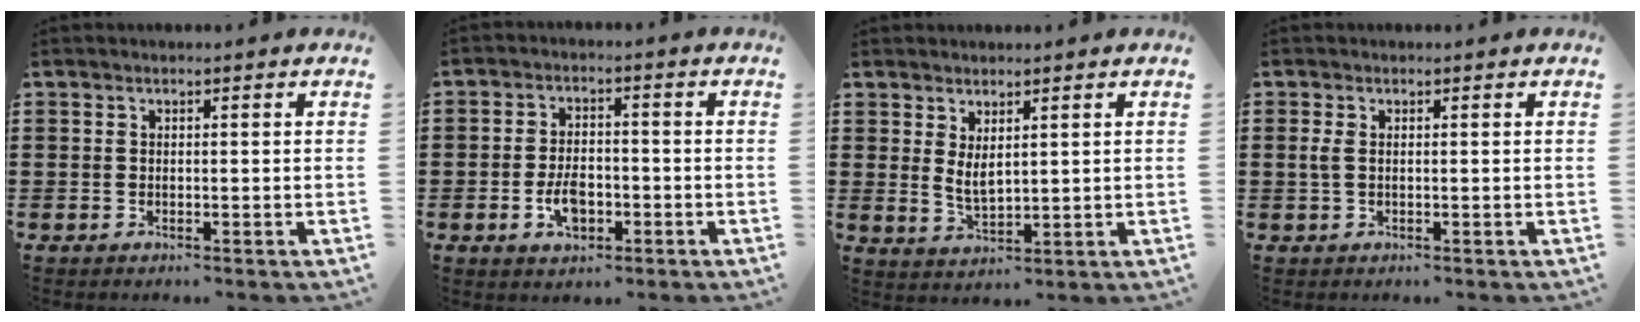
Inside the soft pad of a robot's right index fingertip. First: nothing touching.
{"total": 5.0, "force": [-1.7, 2.9, 3.8], "torque": [-0.079, 0.003, -0.033]}
{"total": 3.3, "force": [1.5, 1.4, 2.6], "torque": [-0.043, -0.001, 0.025]}
{"total": 1.6, "force": [0.1, 0.7, 1.5], "torque": [-0.037, 0.001, -0.002]}